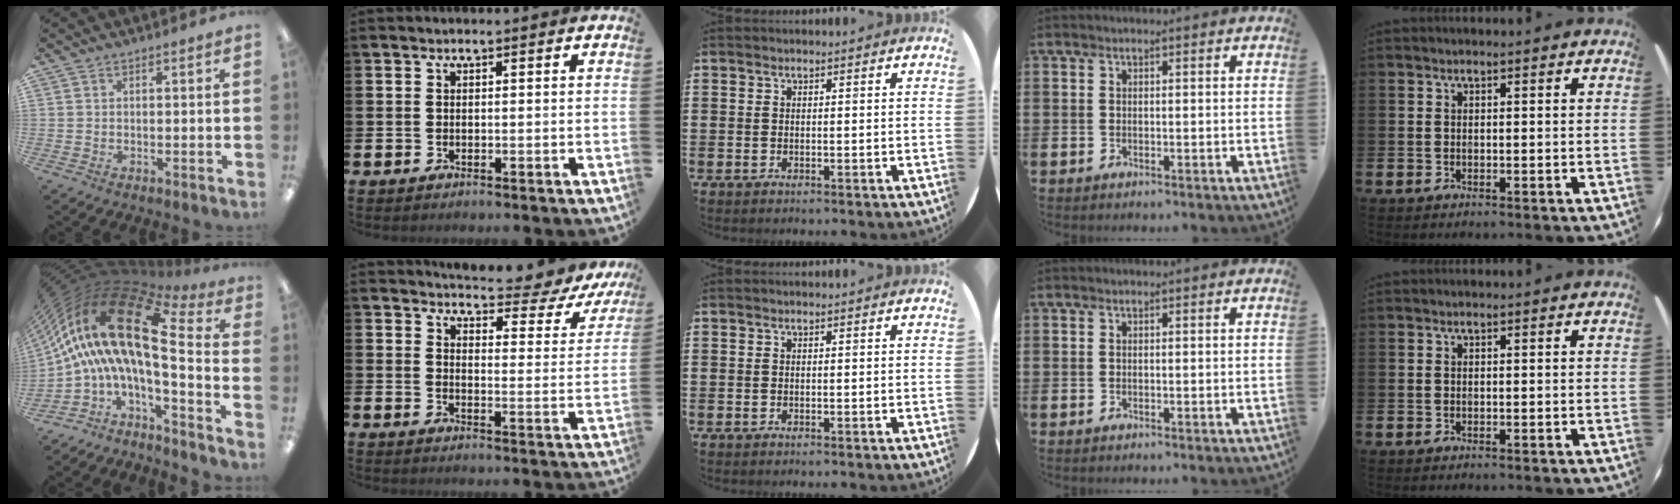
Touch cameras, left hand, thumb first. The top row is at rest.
{"thumb": {"total": 20.9, "force": [4.2, 6.9, 19.3], "torque": [-0.380, -0.044, 0.065]}, "index": {"total": 5.1, "force": [4.9, 1.1, 1.1], "torque": [-0.028, -0.048, 0.076]}}